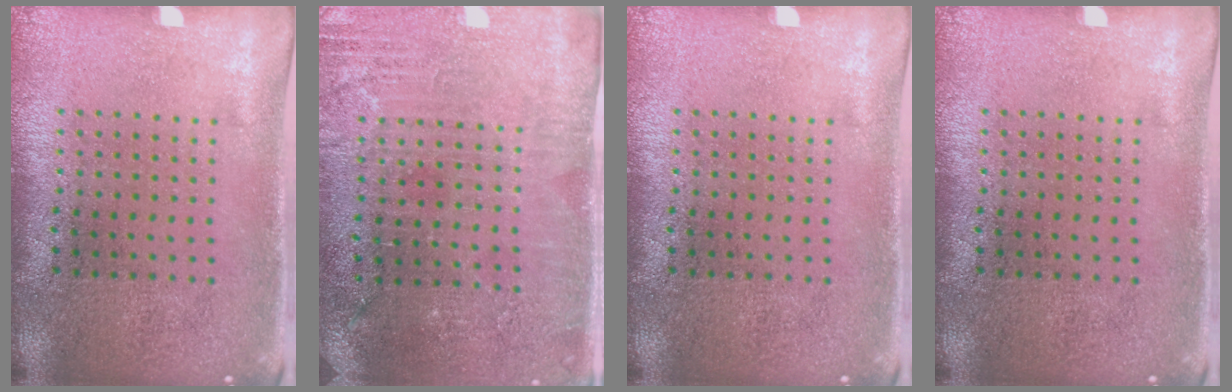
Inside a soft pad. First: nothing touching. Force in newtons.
{"total": 2.8, "press": 2.8, "slide": 0.4}
{"total": 0.0}
{"total": 0.0}